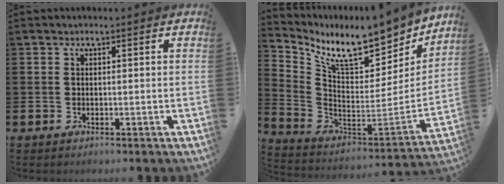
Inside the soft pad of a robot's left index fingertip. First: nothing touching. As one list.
[{"total": 10.9, "force": [9.1, 3.4, 4.8], "torque": [-0.104, -0.078, 0.154]}]